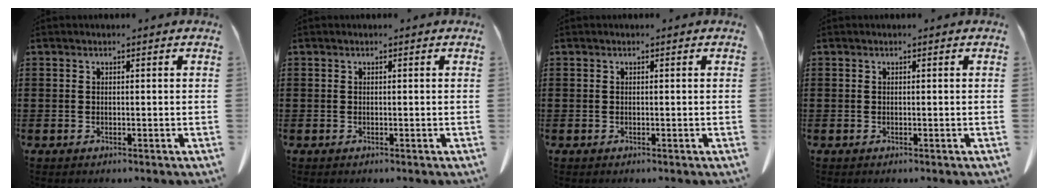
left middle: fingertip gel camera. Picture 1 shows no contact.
{"total": 0.0}
{"total": 0.0}
{"total": 0.0}